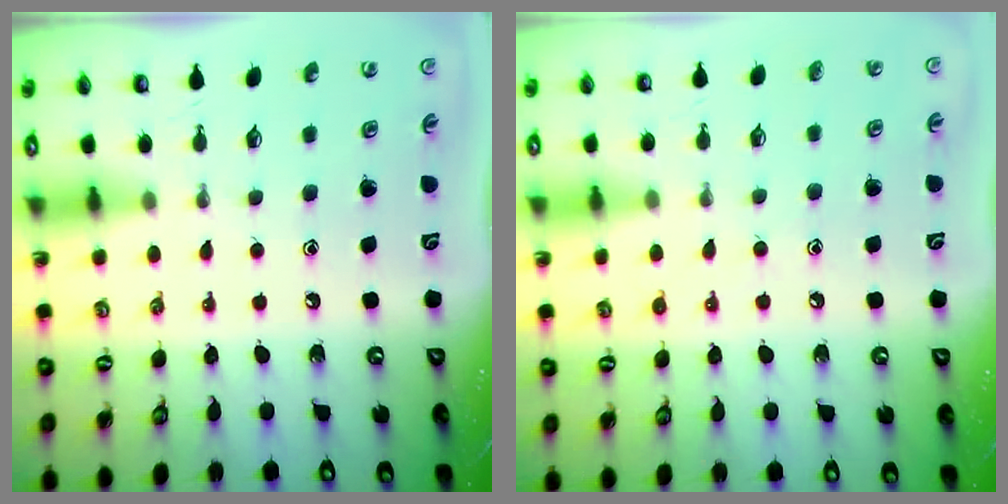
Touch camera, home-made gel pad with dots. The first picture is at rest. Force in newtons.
{"total": 5.5, "press": 5.4, "slide": 0.7}